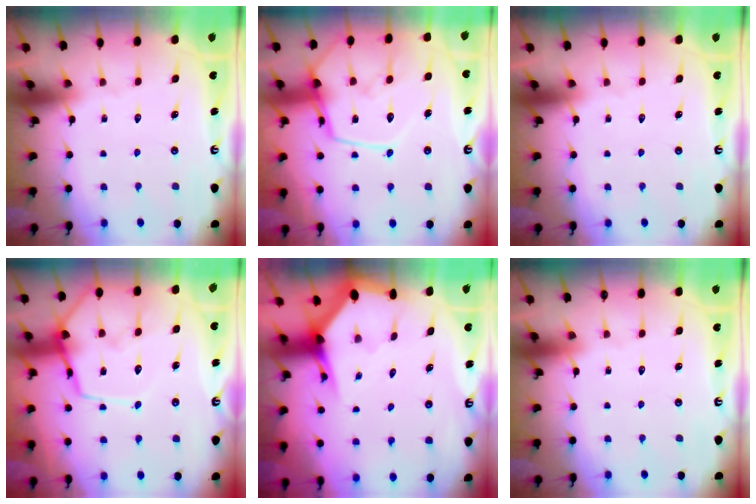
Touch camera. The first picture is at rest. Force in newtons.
{"total": 15.3, "press": 15.2, "slide": 1.2}
{"total": 0.0}
{"total": 11.3, "press": 11.3, "slide": 1.1}
{"total": 3.4, "press": 3.3, "slide": 0.3}
{"total": 0.0}